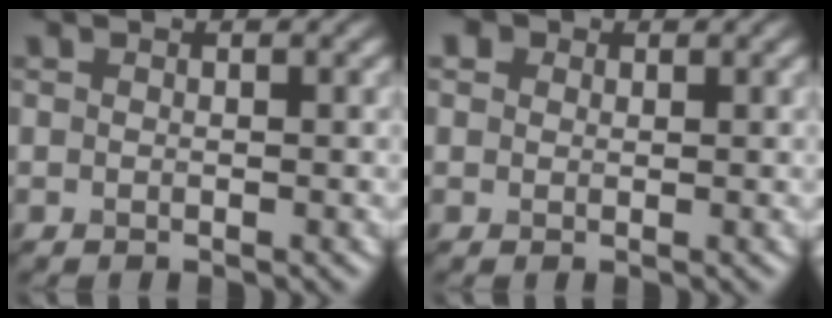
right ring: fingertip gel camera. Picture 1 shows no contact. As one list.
[{"total": 1.7, "force": [1.2, 1.1, 0.5], "torque": [-0.015, 0.021, 0.003]}]